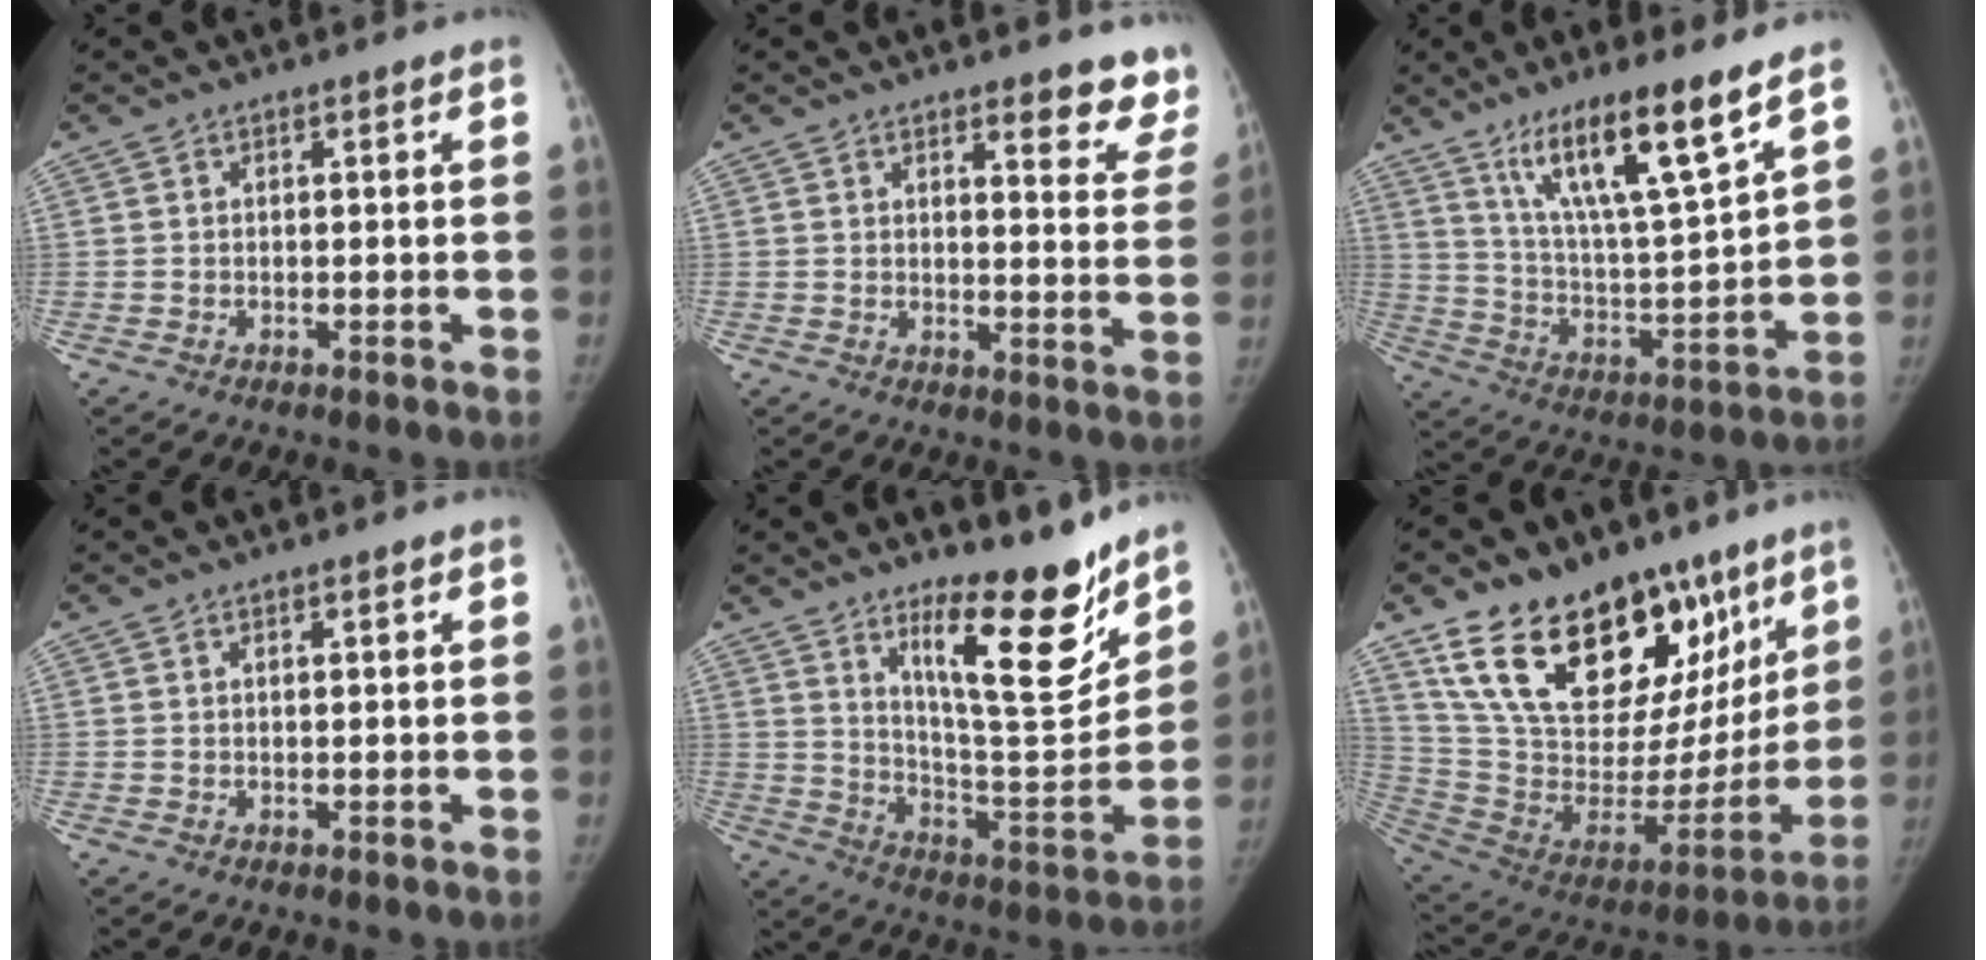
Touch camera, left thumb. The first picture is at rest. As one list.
[{"total": 10.7, "force": [9.1, 3.0, 4.7], "torque": [-0.008, -0.054, 0.085]}, {"total": 17.3, "force": [11.4, 2.0, 12.8], "torque": [-0.208, -0.066, 0.208]}, {"total": 1.0, "force": [0.6, 0.2, 0.8], "torque": [-0.012, -0.001, 0.010]}, {"total": 18.9, "force": [13.1, 4.7, 12.8], "torque": [-0.146, -0.109, 0.218]}, {"total": 32.5, "force": [19.5, 17.3, 19.4], "torque": [-0.267, -0.049, 0.332]}]